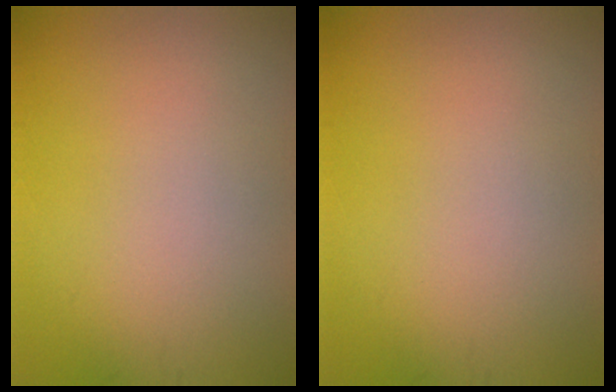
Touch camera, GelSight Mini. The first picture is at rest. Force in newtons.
{"total": 0.0}